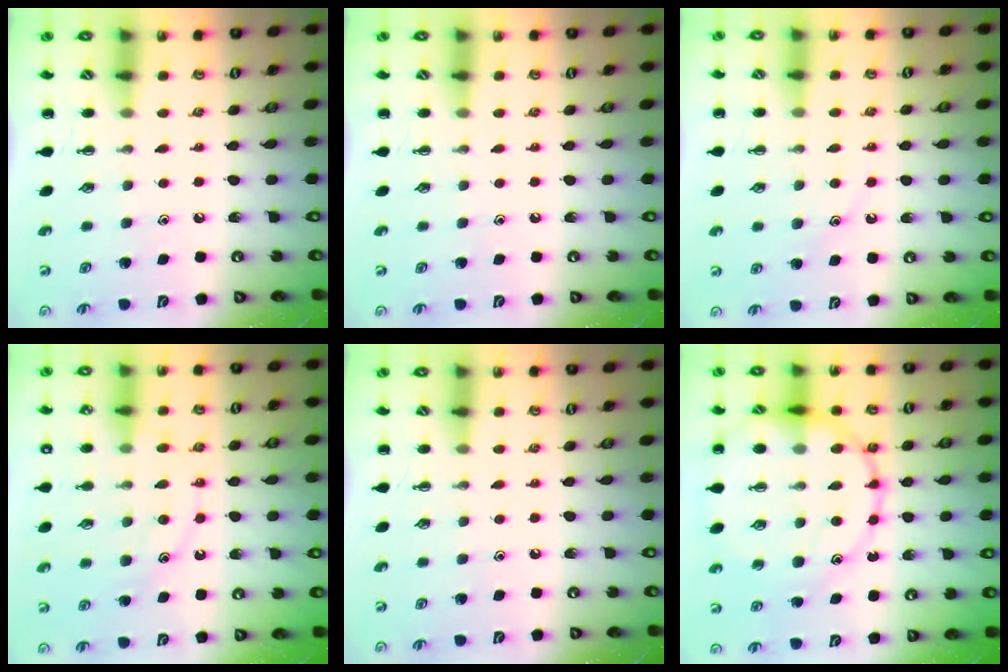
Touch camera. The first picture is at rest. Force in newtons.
{"total": 0.0}
{"total": 8.4, "press": 8.3, "slide": 1.3}
{"total": 12.2, "press": 12.1, "slide": 0.8}
{"total": 0.0}
{"total": 22.9, "press": 22.7, "slide": 3.3}